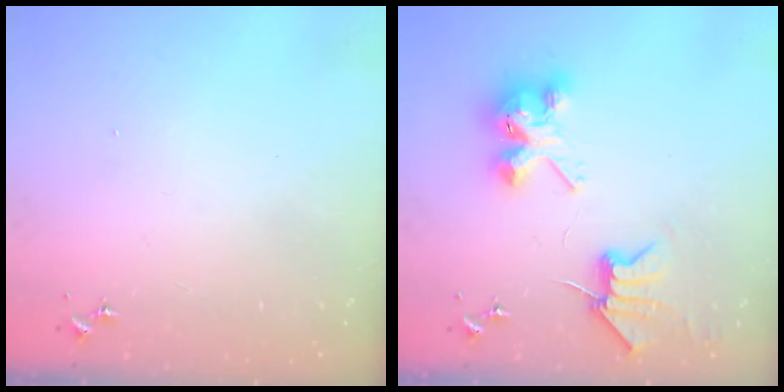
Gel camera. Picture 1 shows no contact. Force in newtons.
{"total": 8.6, "press": 8.6, "slide": 0.7}